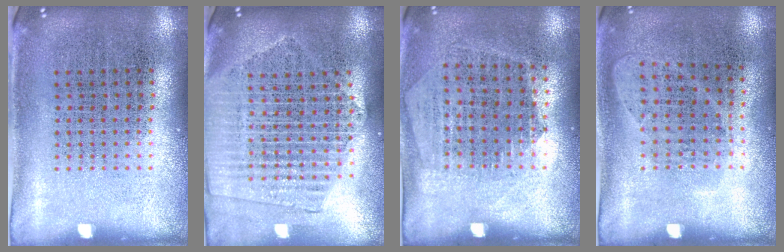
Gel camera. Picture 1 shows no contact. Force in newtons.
{"total": 2.1, "press": 1.9, "slide": 0.9}
{"total": 1.4, "press": 1.2, "slide": 0.6}
{"total": 1.0, "press": 0.9, "slide": 0.4}